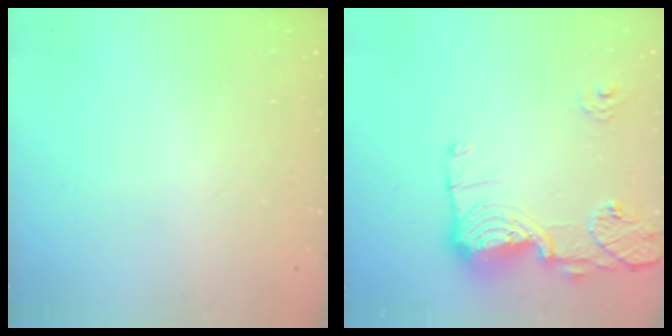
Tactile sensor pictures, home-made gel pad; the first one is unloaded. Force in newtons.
{"total": 15.9, "press": 15.9, "slide": 1.5}